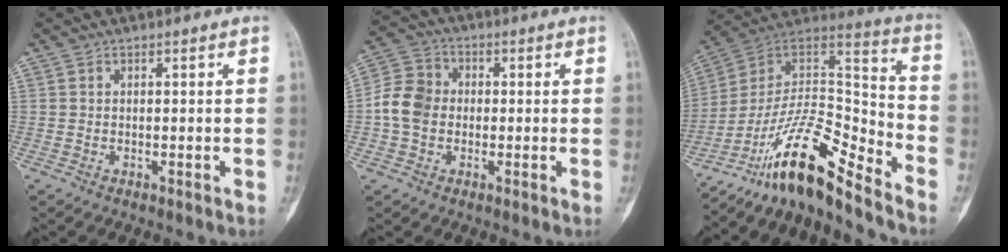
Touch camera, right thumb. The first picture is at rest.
{"total": 7.8, "force": [-0.8, 6.5, 4.3], "torque": [-0.069, 0.025, -0.029]}
{"total": 18.3, "force": [-14.2, 3.8, 10.9], "torque": [-0.175, 0.118, -0.253]}